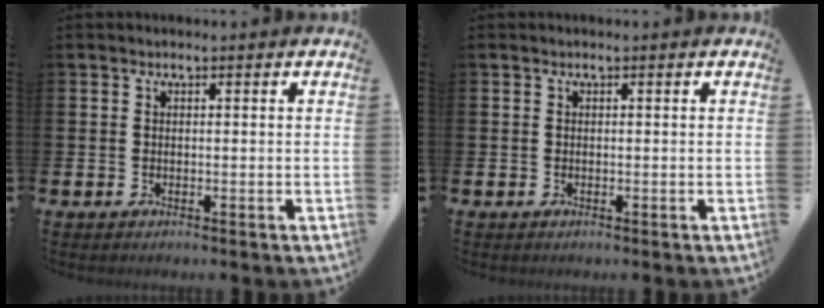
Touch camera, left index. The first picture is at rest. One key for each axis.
{"total": 0.0}